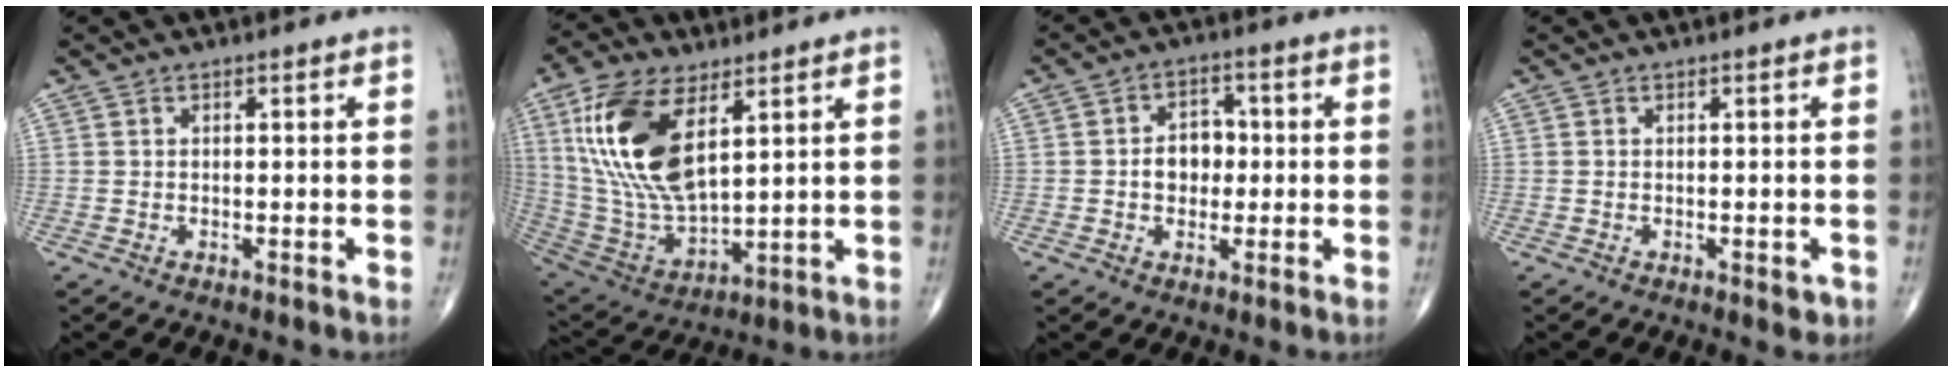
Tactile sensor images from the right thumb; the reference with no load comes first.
{"total": 19.5, "force": [7.1, 9.1, 15.7], "torque": [-0.314, -0.032, 0.142]}
{"total": 6.0, "force": [-0.3, 4.6, 3.9], "torque": [-0.035, 0.016, -0.010]}
{"total": 1.5, "force": [-0.5, 0.8, 1.2], "torque": [-0.005, -0.001, -0.005]}